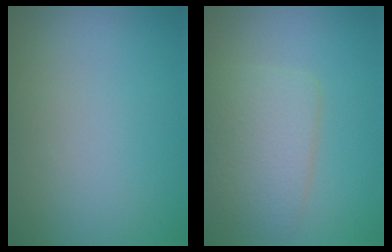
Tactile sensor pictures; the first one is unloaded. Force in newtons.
{"total": 4.8, "press": 4.8, "slide": 0.1}